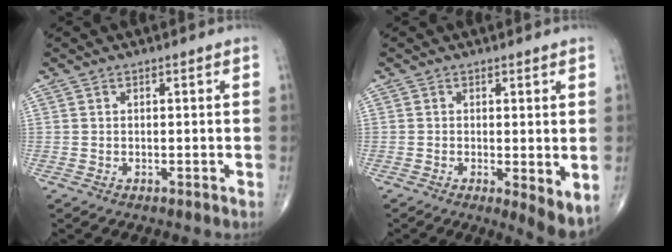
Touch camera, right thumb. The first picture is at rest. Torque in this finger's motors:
{"motor_torque": [-0.39, 0.29, 0.09, -0.08, 0.04]}